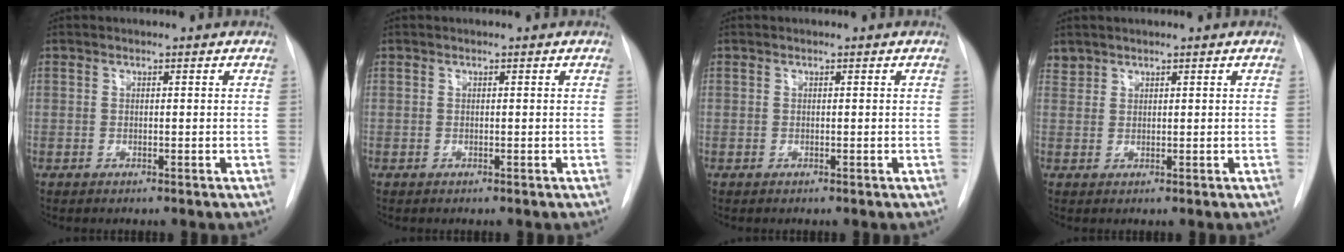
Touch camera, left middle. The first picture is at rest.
{"total": 0.0}
{"total": 0.0}
{"total": 1.4, "force": [1.3, 0.5, -0.2], "torque": [0.005, 0.007, 0.026]}